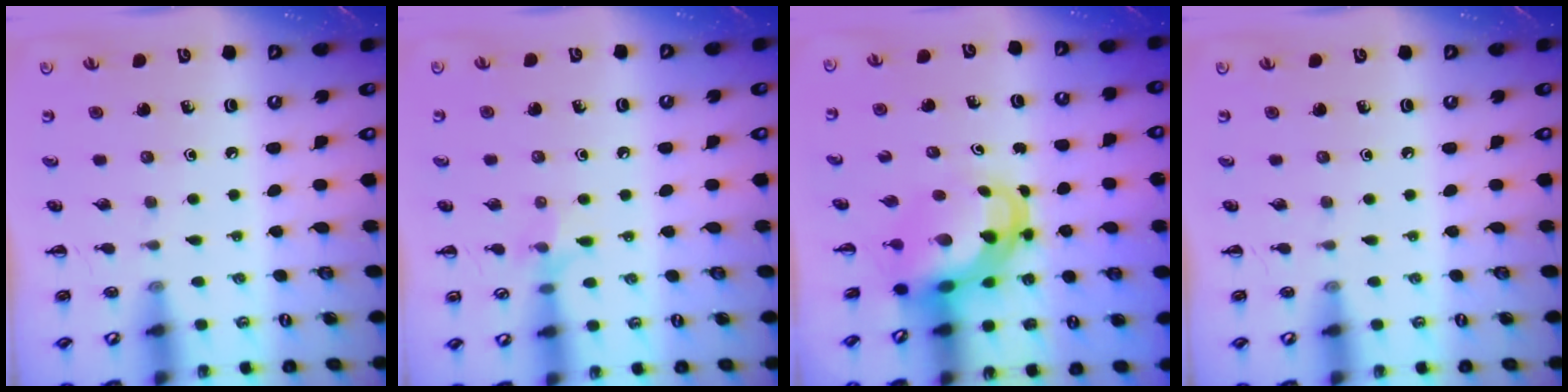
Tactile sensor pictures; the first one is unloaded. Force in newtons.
{"total": 6.3, "press": 6.1, "slide": 1.5}
{"total": 5.7, "press": 5.6, "slide": 1.3}
{"total": 0.0}